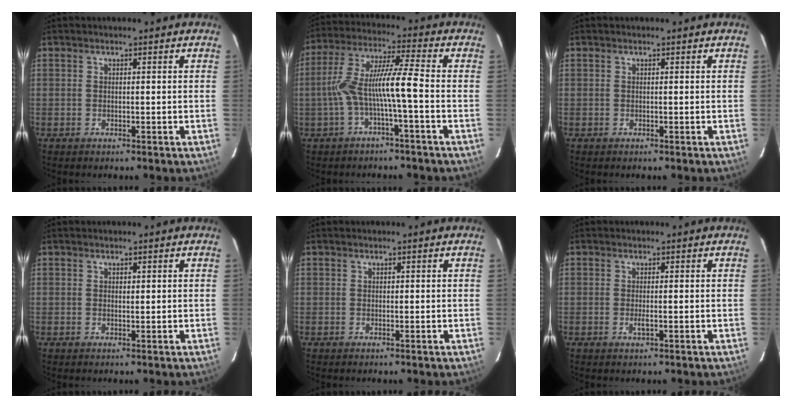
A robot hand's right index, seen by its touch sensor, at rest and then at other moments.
{"total": 9.1, "force": [-2.1, -0.1, 8.8], "torque": [-0.178, 0.030, -0.041]}
{"total": 0.0}
{"total": 1.8, "force": [0.8, 1.1, 1.2], "torque": [-0.016, -0.002, 0.015]}
{"total": 0.0}
{"total": 1.2, "force": [-0.3, 0.2, 1.1], "torque": [-0.023, -0.002, -0.005]}